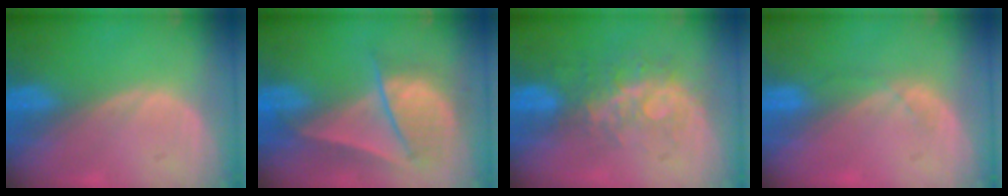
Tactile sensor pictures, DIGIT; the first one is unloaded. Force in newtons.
{"total": 8.2, "press": 7.5, "slide": 3.3}
{"total": 8.4, "press": 6.9, "slide": 4.8}
{"total": 2.1, "press": 1.9, "slide": 0.9}